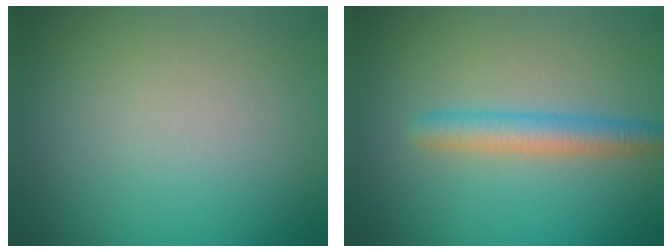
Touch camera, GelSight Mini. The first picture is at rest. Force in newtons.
{"total": 2.9, "press": 2.9, "slide": 0.0}